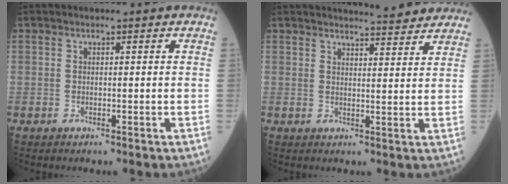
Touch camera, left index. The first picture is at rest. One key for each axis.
{"total": 6.5, "fx": 6.3, "fy": 0.3, "fz": 1.6, "tx": -0.026, "ty": -0.007, "tz": 0.068}